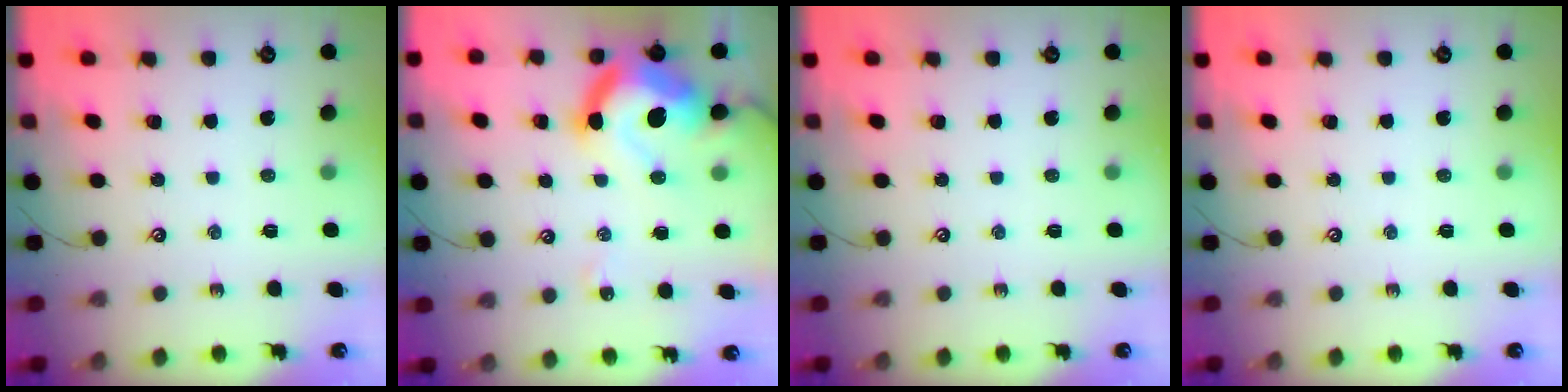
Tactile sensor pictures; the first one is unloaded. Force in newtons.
{"total": 19.0, "press": 18.8, "slide": 2.3}
{"total": 0.0}
{"total": 0.0}